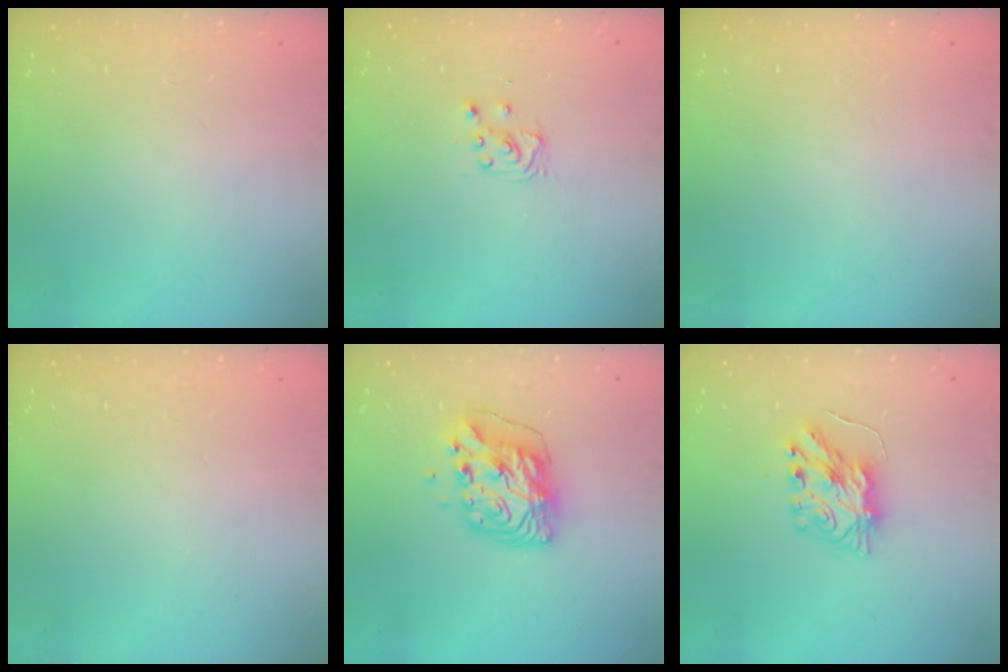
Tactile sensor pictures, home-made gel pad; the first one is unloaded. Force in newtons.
{"total": 2.9, "press": 2.9, "slide": 0.4}
{"total": 0.0}
{"total": 0.0}
{"total": 10.5, "press": 10.4, "slide": 1.7}
{"total": 8.4, "press": 8.4, "slide": 0.5}